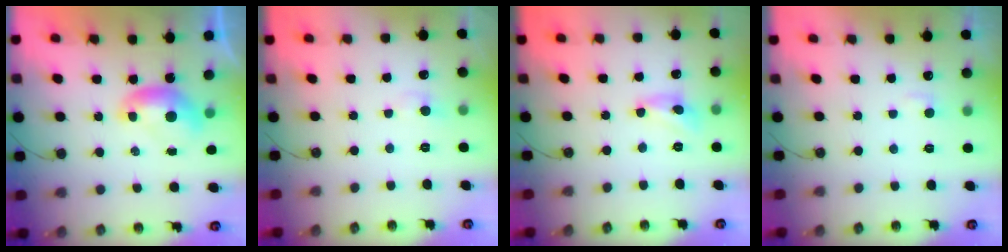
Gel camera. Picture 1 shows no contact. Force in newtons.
{"total": 1.4, "press": 1.2, "slide": 0.7}
{"total": 2.5, "press": 2.5, "slide": 0.3}
{"total": 2.5, "press": 2.4, "slide": 0.5}